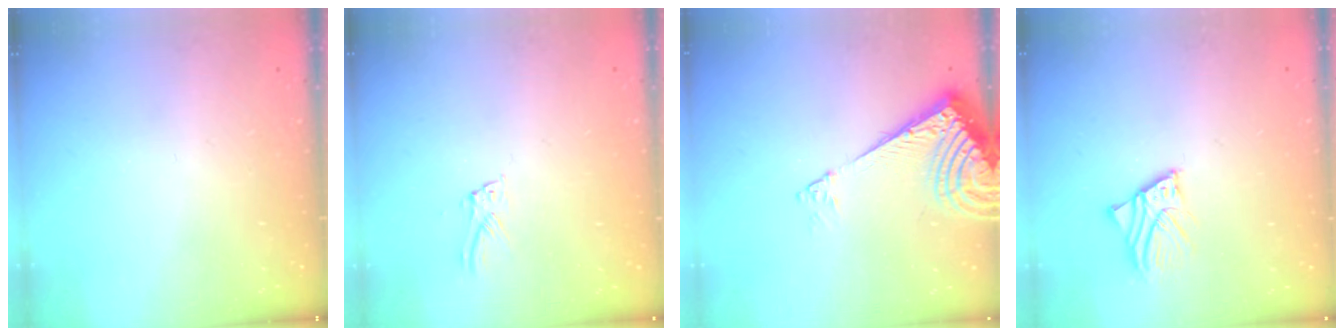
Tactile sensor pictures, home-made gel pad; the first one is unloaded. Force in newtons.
{"total": 4.4, "press": 4.4, "slide": 0.4}
{"total": 9.4, "press": 9.3, "slide": 1.2}
{"total": 5.1, "press": 5.1, "slide": 0.7}